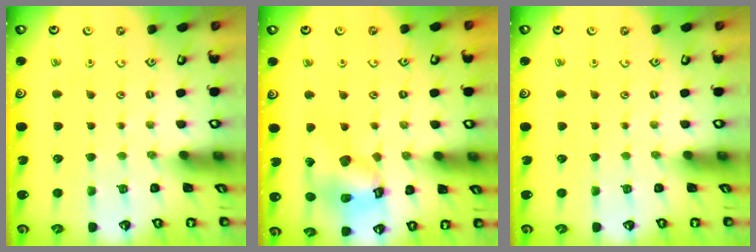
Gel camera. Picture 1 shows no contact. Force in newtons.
{"total": 15.4, "press": 15.3, "slide": 2.1}
{"total": 0.0}